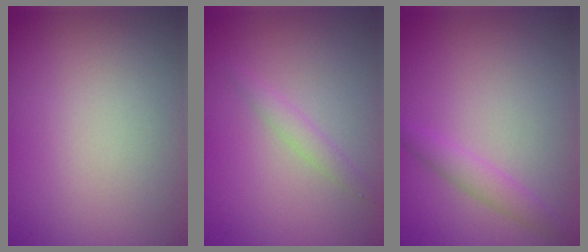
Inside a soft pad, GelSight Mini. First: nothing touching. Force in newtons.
{"total": 1.4, "press": 1.4, "slide": 0.0}
{"total": 1.7, "press": 1.7, "slide": 0.0}